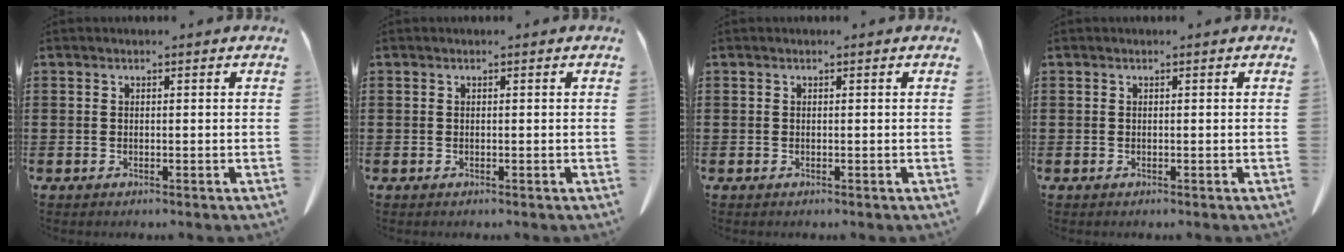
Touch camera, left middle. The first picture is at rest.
{"total": 0.0}
{"total": 0.0}
{"total": 0.0}